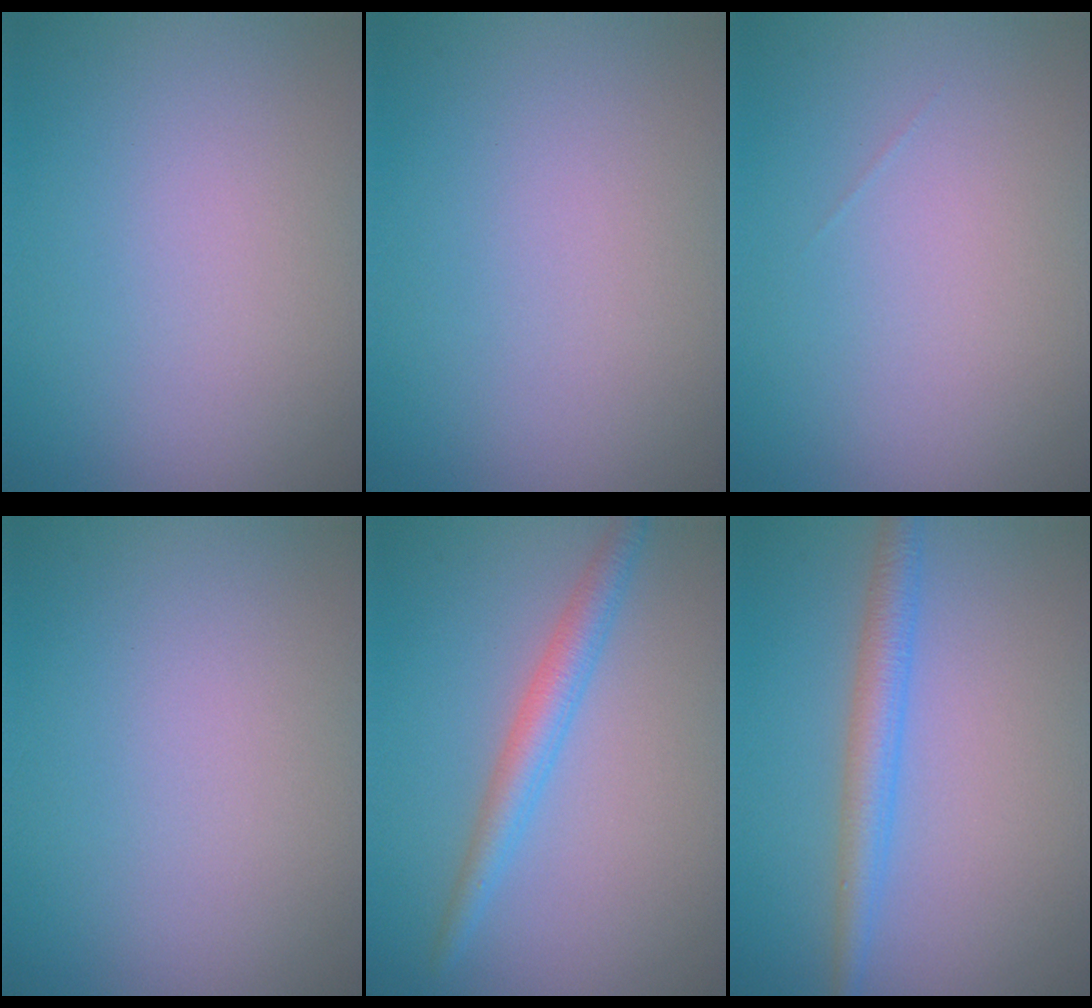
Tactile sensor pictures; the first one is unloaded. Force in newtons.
{"total": 0.0}
{"total": 0.0}
{"total": 0.0}
{"total": 2.7, "press": 2.7, "slide": 0.1}
{"total": 3.0, "press": 3.0, "slide": 0.1}